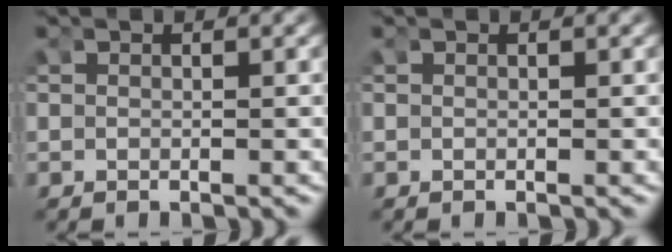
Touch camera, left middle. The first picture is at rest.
{"total": 0.0}